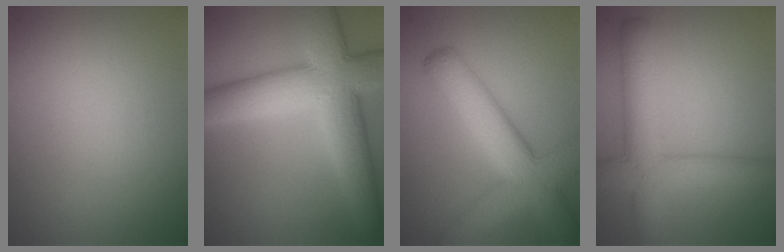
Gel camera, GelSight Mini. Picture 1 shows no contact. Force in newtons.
{"total": 10.3, "press": 10.2, "slide": 0.5}
{"total": 7.9, "press": 7.9, "slide": 0.5}
{"total": 5.5, "press": 5.5, "slide": 0.2}